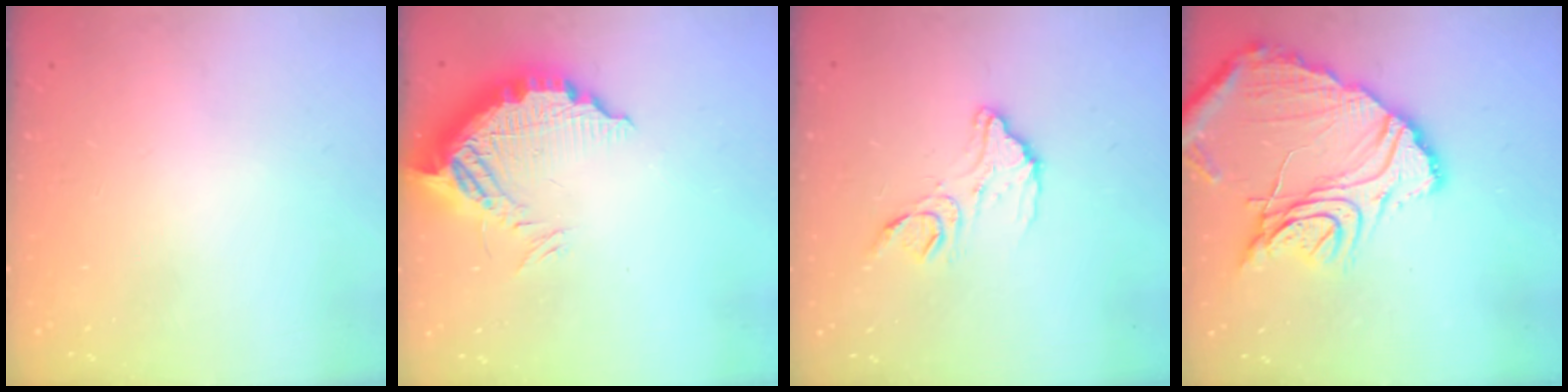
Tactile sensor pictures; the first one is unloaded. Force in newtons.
{"total": 13.9, "press": 13.9, "slide": 1.1}
{"total": 12.6, "press": 12.5, "slide": 1.0}
{"total": 20.2, "press": 20.1, "slide": 2.1}